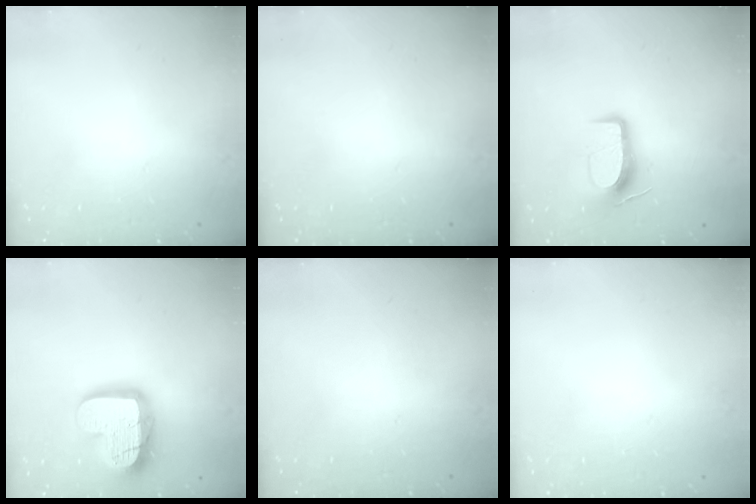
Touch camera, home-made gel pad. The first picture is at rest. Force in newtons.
{"total": 0.0}
{"total": 10.5, "press": 10.5, "slide": 0.9}
{"total": 16.9, "press": 16.9, "slide": 1.4}
{"total": 0.0}
{"total": 0.0}